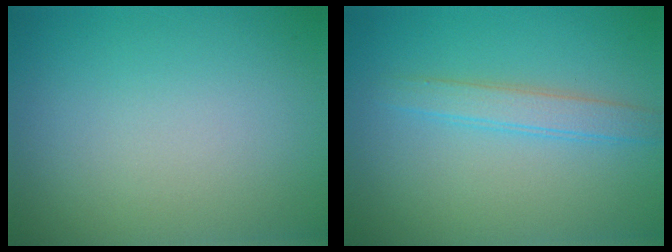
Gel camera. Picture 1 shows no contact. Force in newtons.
{"total": 2.4, "press": 2.4, "slide": 0.1}